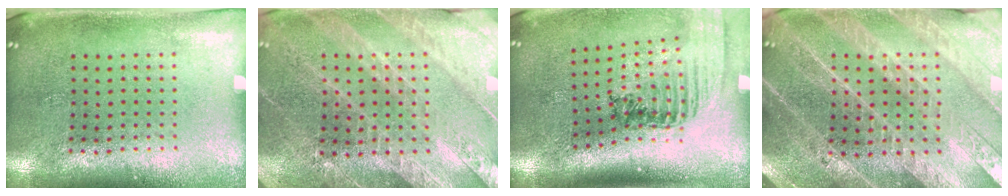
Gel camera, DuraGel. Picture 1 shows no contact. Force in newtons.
{"total": 2.8, "press": 2.7, "slide": 0.7}
{"total": 1.5, "press": 1.4, "slide": 0.4}
{"total": 3.6, "press": 3.3, "slide": 1.4}